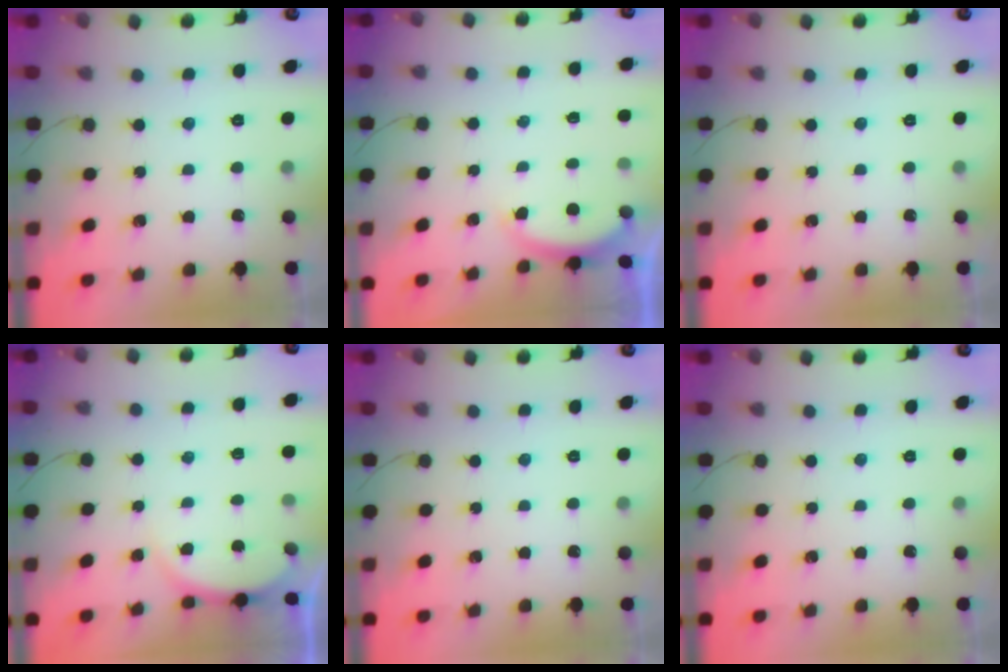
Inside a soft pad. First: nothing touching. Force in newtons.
{"total": 1.3, "press": 1.2, "slide": 0.5}
{"total": 0.0}
{"total": 4.2, "press": 4.2, "slide": 0.6}
{"total": 0.0}
{"total": 0.0}